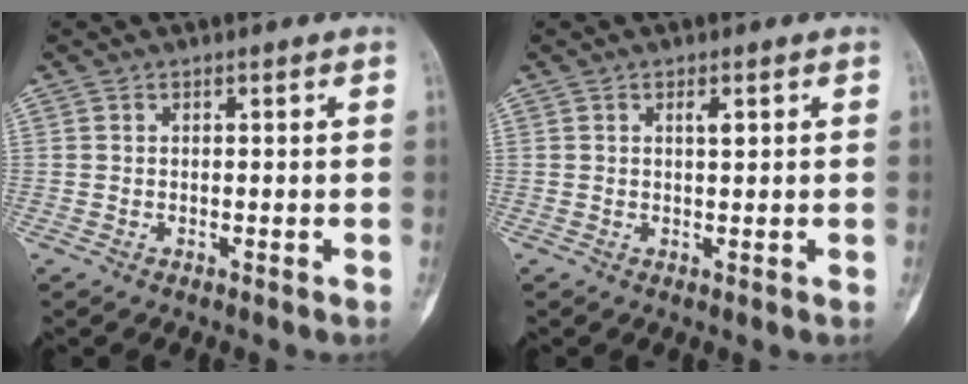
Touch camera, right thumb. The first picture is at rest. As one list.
[{"total": 1.6, "force": [0.7, 0.4, 1.4], "torque": [-0.022, 0.000, 0.013]}]